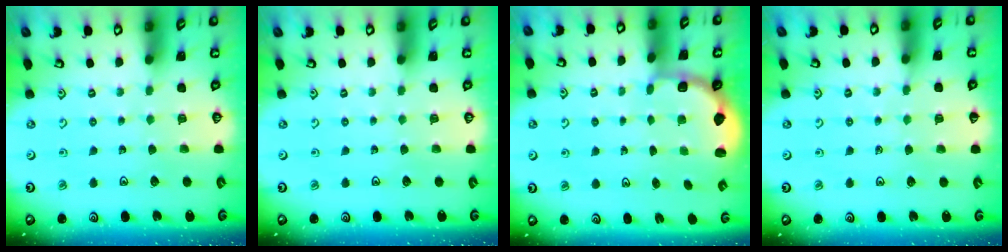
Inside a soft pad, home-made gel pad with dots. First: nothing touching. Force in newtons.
{"total": 0.0}
{"total": 2.7, "press": 2.1, "slide": 1.7}
{"total": 3.5, "press": 3.5, "slide": 0.6}